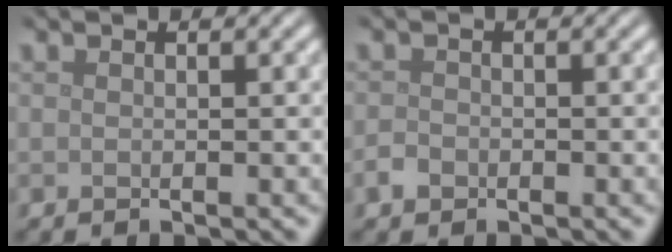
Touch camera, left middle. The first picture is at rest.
{"total": 1.2, "force": [-0.7, 0.9, 0.4], "torque": [-0.006, 0.001, -0.016]}